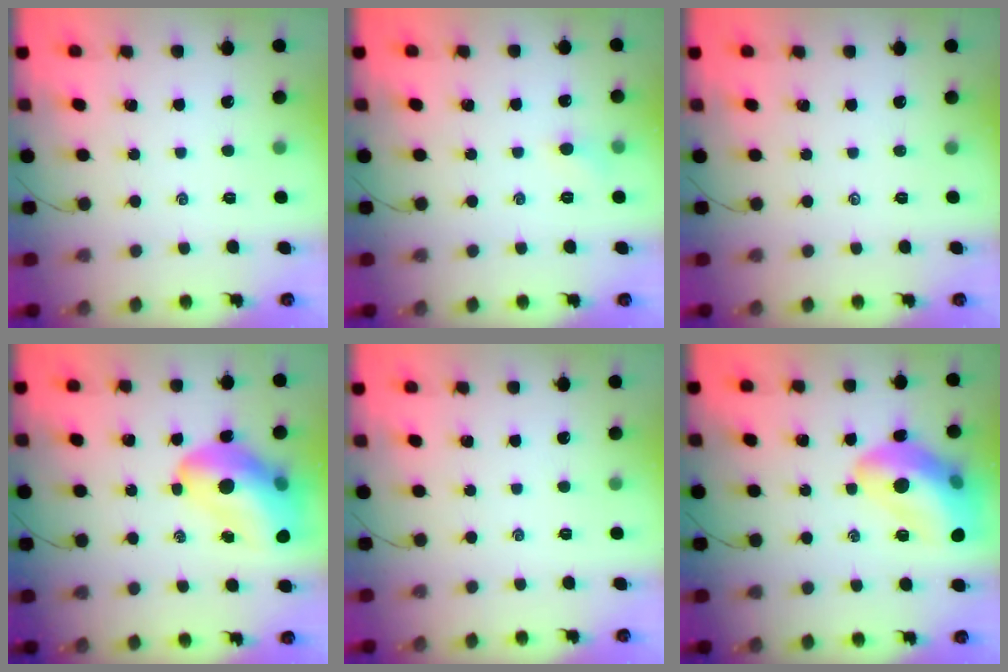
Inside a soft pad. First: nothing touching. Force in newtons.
{"total": 4.5, "press": 4.2, "slide": 1.5}
{"total": 0.0}
{"total": 17.1, "press": 16.4, "slide": 4.8}
{"total": 0.0}
{"total": 19.4, "press": 19.2, "slide": 3.1}